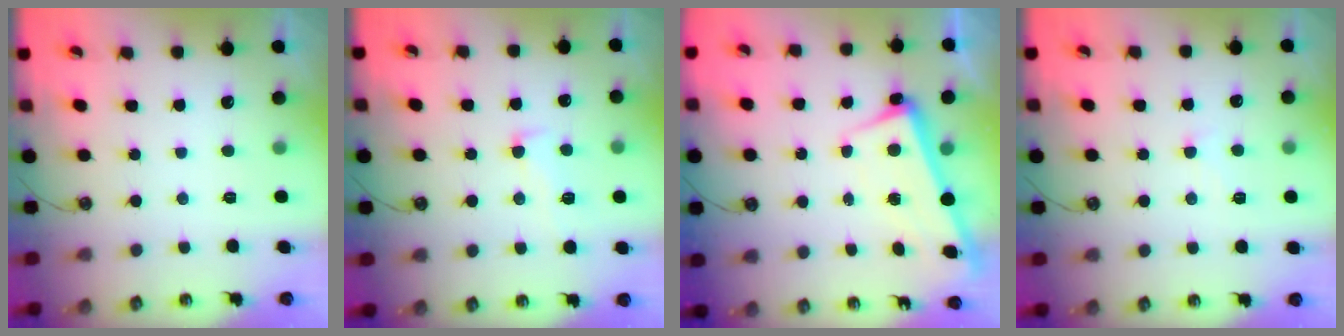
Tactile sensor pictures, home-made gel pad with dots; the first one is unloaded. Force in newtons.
{"total": 1.2, "press": 0.6, "slide": 1.0}
{"total": 2.3, "press": 2.2, "slide": 0.8}
{"total": 1.1, "press": 1.0, "slide": 0.5}